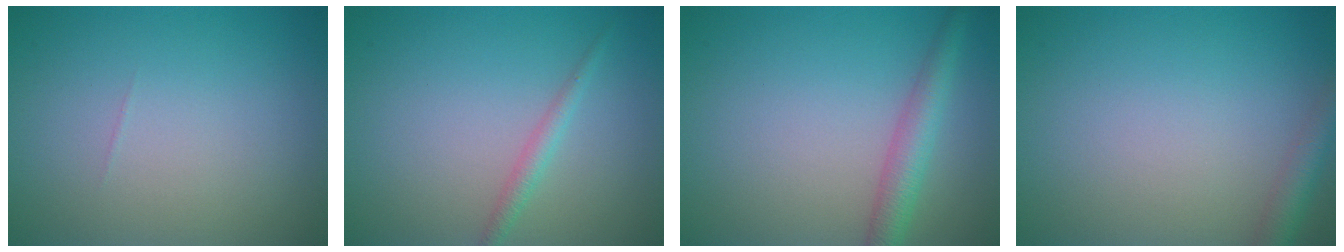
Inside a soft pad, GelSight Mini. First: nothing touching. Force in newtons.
{"total": 1.4, "press": 1.4, "slide": 0.0}
{"total": 3.2, "press": 3.1, "slide": 0.2}
{"total": 2.4, "press": 2.4, "slide": 0.1}